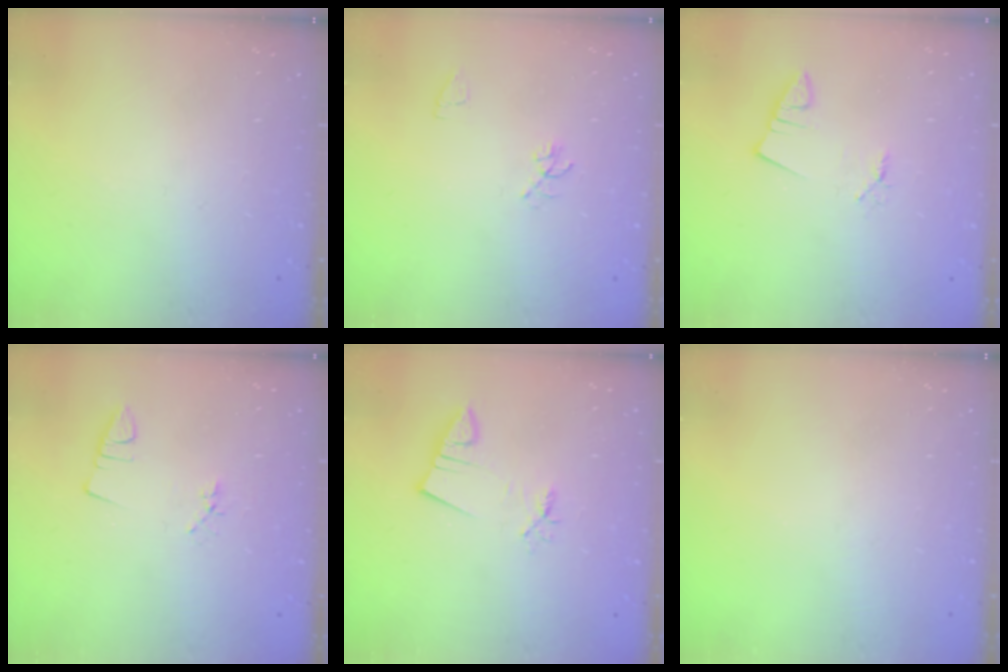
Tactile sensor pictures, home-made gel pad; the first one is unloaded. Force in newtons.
{"total": 3.9, "press": 3.7, "slide": 1.2}
{"total": 1.2, "press": 1.2, "slide": 0.1}
{"total": 1.9, "press": 1.3, "slide": 1.3}
{"total": 2.7, "press": 2.7, "slide": 0.4}
{"total": 0.0}